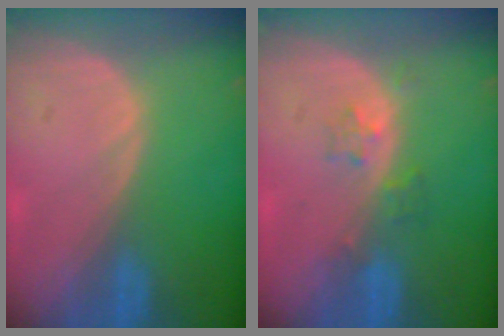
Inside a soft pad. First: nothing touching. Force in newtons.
{"total": 2.6, "press": 2.6, "slide": 0.2}